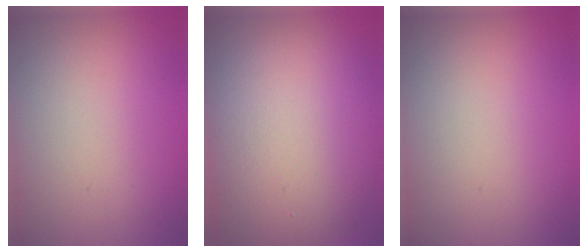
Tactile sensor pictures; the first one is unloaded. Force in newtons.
{"total": 12.5, "press": 12.4, "slide": 1.2}
{"total": 0.0}